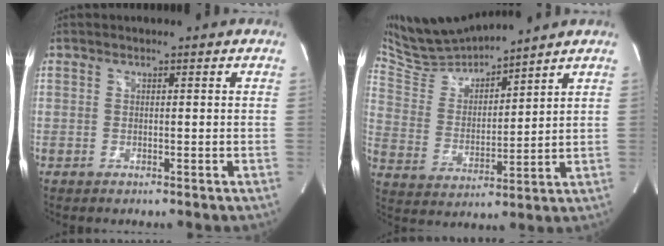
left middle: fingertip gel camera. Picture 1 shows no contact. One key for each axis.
{"total": 10.6, "fx": 10.4, "fy": 0.1, "fz": 2.0, "tx": -0.058, "ty": 0.009, "tz": 0.217}